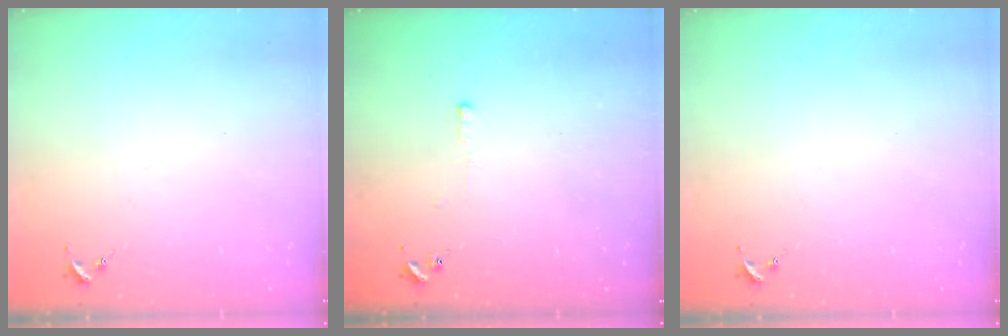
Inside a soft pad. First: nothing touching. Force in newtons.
{"total": 2.4, "press": 2.4, "slide": 0.5}
{"total": 0.0}